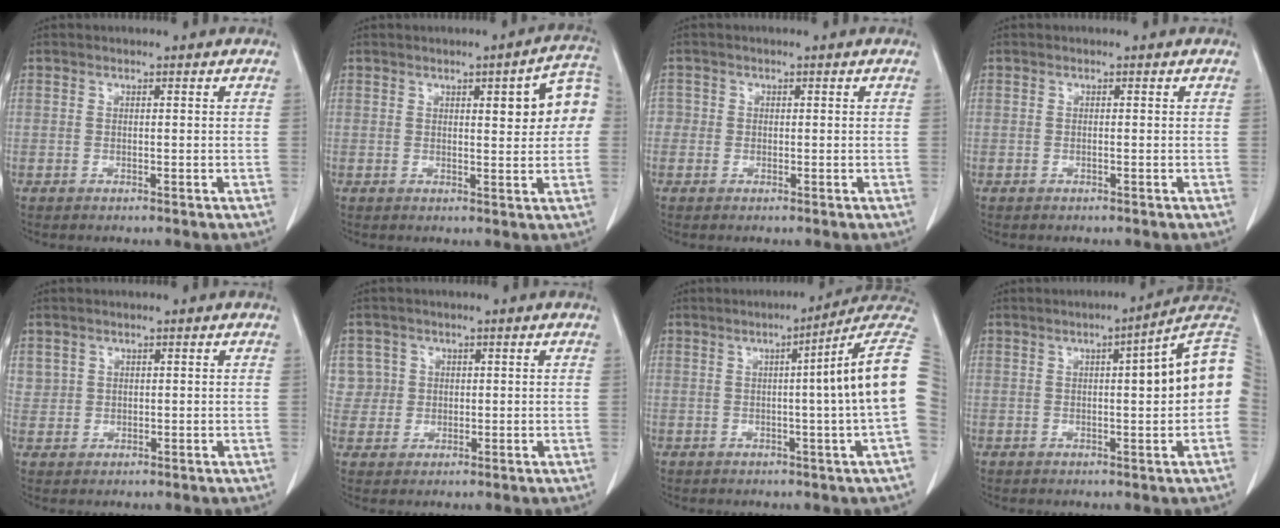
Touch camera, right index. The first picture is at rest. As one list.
[{"total": 8.0, "force": [1.7, 1.8, 7.6], "torque": [-0.093, 0.019, 0.017]}, {"total": 1.6, "force": [0.0, 1.6, 0.3], "torque": [0.007, 0.004, -0.003]}, {"total": 0.0}, {"total": 2.6, "force": [1.3, 2.2, 0.3], "torque": [0.008, 0.005, 0.024]}, {"total": 4.3, "force": [1.3, 4.1, -0.3], "torque": [0.025, 0.008, 0.026]}, {"total": 11.9, "force": [1.4, -2.0, 11.7], "torque": [-0.135, 0.017, 0.007]}, {"total": 10.6, "force": [1.1, 0.7, 10.5], "torque": [-0.135, 0.026, 0.006]}]